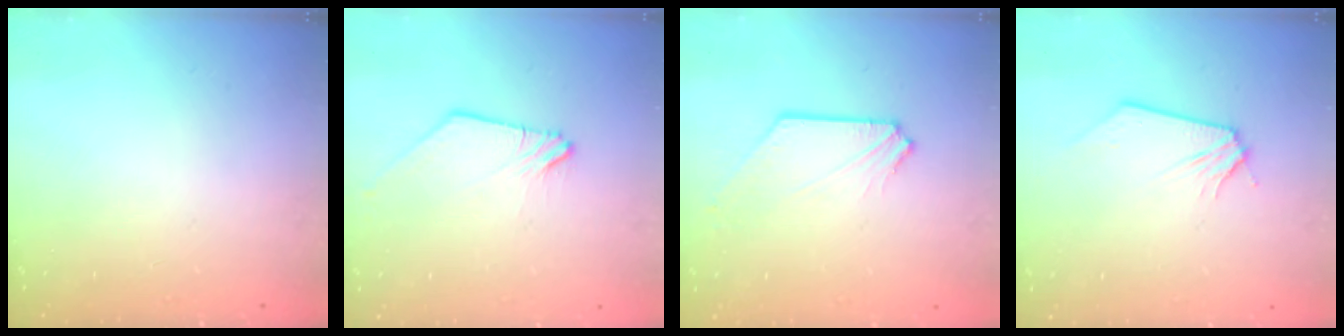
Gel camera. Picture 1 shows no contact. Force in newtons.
{"total": 0.0}
{"total": 1.0, "press": 1.0, "slide": 0.1}
{"total": 0.0}